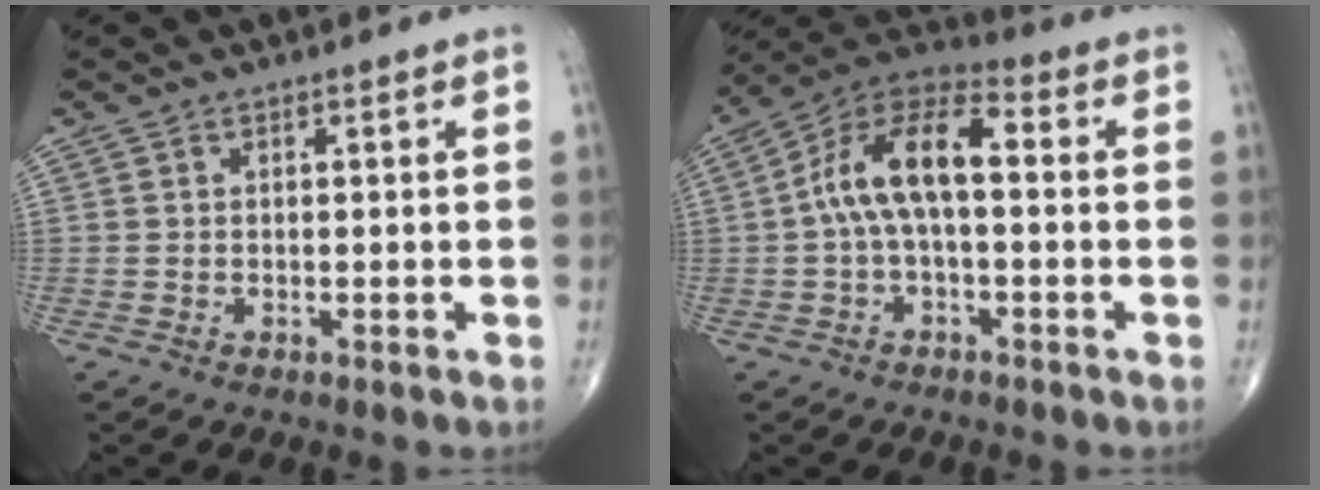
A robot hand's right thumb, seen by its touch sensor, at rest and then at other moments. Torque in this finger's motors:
{"motor_torque": [-0.34, 0.93, 0.25, -0.23, 0.24]}